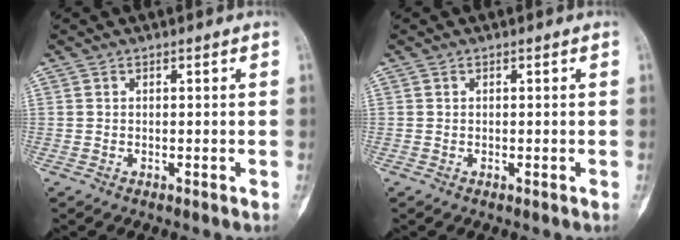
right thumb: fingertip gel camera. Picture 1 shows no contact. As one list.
[{"total": 0.0}]